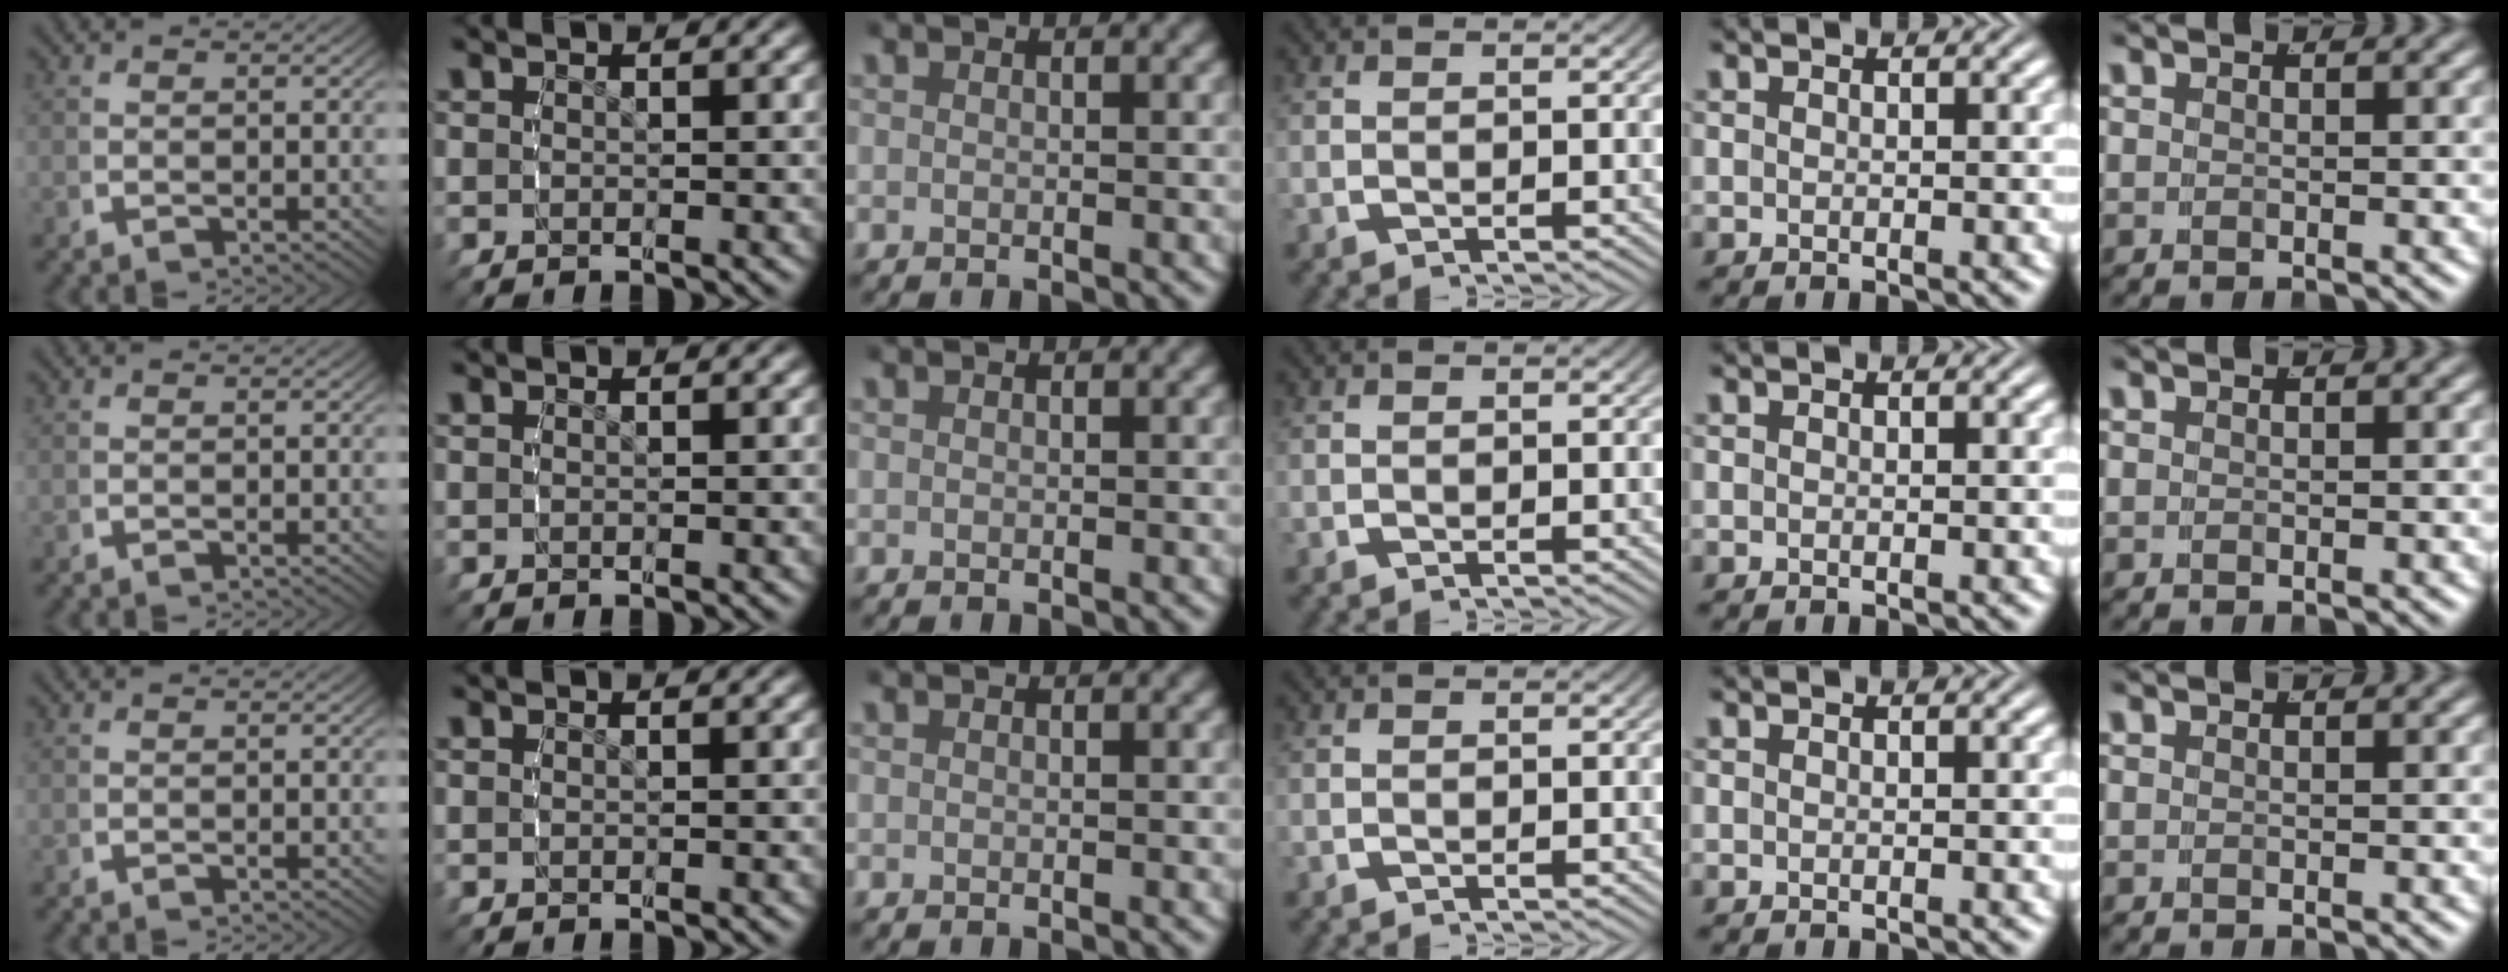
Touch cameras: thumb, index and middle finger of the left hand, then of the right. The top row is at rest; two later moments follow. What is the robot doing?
{"motion": "reach", "object": "jacket"}